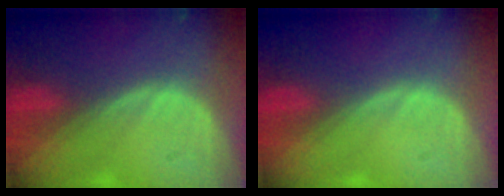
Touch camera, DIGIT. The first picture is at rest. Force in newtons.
{"total": 0.0}